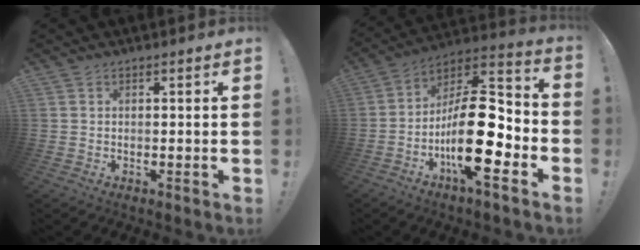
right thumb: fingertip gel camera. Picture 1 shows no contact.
{"total": 22.6, "force": [-6.1, 8.2, 20.2], "torque": [-0.368, 0.028, -0.097]}